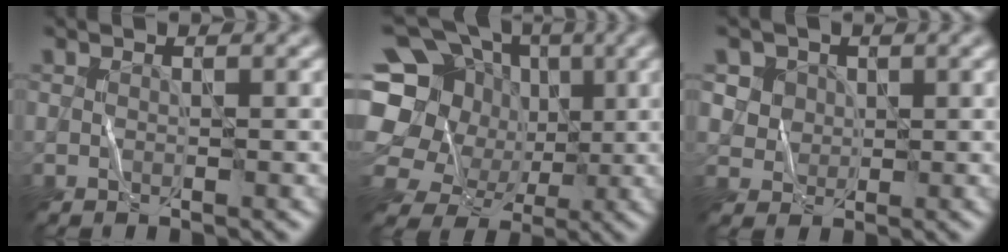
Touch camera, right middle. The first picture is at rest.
{"total": 16.1, "force": [0.7, 14.7, 6.7], "torque": [-0.159, 0.030, -0.006]}
{"total": 3.9, "force": [1.7, 3.3, 1.3], "torque": [-0.039, -0.001, 0.037]}